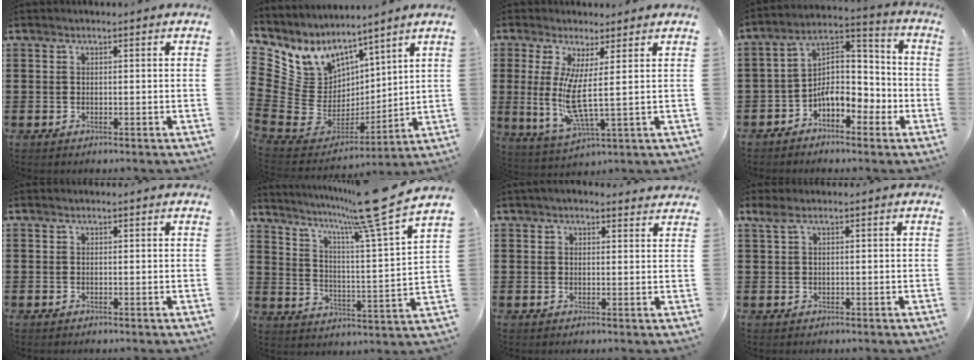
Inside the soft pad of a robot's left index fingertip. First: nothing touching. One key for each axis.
{"total": 8.2, "fx": 4.6, "fy": 6.7, "fz": 1.1, "tx": -0.084, "ty": -0.052, "tz": 0.092}
{"total": 8.0, "fx": 2.0, "fy": 0.4, "fz": 7.7, "tx": -0.162, "ty": -0.035, "tz": 0.033}
{"total": 8.3, "fx": -3.0, "fy": 5.2, "fz": 5.7, "tx": -0.111, "ty": 0.000, "tz": -0.063}
{"total": 0.0}
{"total": 12.1, "fx": 9.7, "fy": -0.4, "fz": 7.2, "tx": -0.136, "ty": -0.069, "tz": 0.147}
{"total": 2.0, "fx": 1.9, "fy": 0.5, "fz": 0.5, "tx": -0.015, "ty": 0.001, "tz": 0.036}
{"total": 1.1, "fx": 0.3, "fy": 0.1, "fz": 1.1, "tx": -0.021, "ty": -0.002, "tz": 0.007}